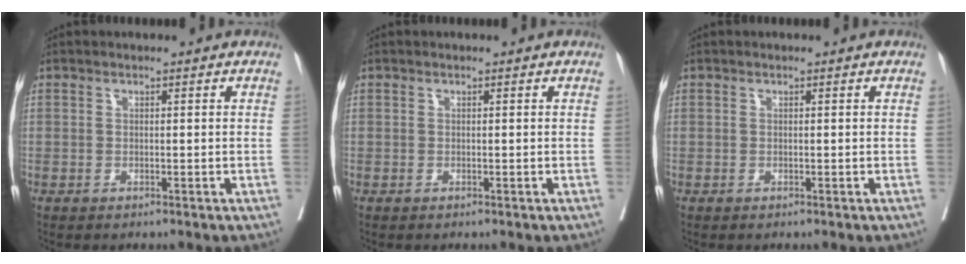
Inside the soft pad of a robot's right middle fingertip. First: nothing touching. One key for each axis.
{"total": 0.0}
{"total": 0.0}